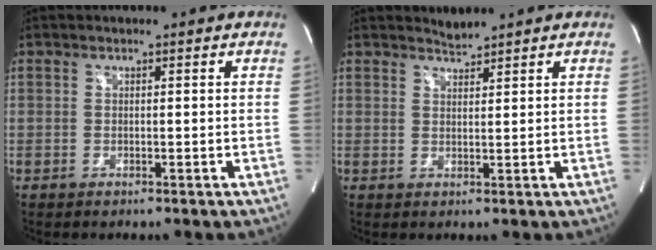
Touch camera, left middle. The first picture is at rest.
{"total": 1.6, "force": [1.5, -0.3, -0.3], "torque": [-0.001, -0.001, 0.031]}